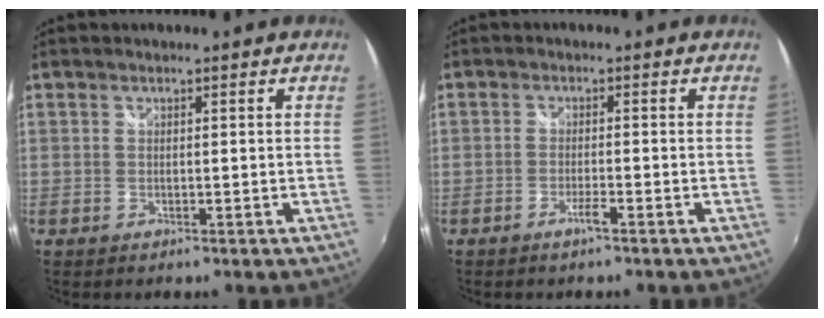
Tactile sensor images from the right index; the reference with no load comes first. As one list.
[{"total": 1.9, "force": [-1.3, -0.1, 1.3], "torque": [-0.031, -0.001, -0.028]}]